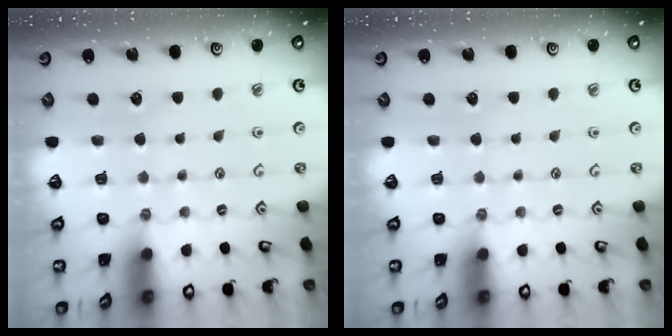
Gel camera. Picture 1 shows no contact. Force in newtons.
{"total": 0.0}